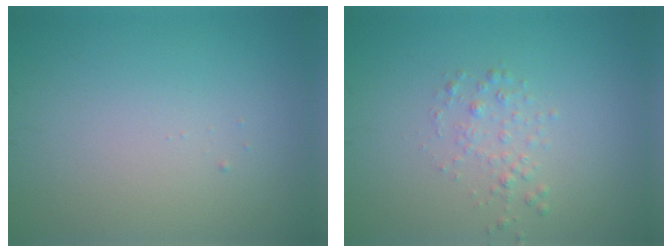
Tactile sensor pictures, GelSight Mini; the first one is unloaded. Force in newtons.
{"total": 1.4, "press": 1.4, "slide": 0.1}